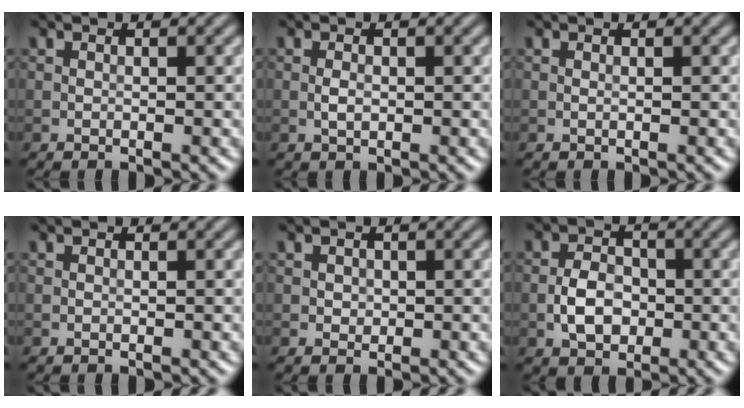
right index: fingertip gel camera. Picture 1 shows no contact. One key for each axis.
{"total": 1.1, "fx": -0.1, "fy": 0.6, "fz": 0.9, "tx": -0.019, "ty": 0.001, "tz": -0.004}
{"total": 0.0}
{"total": 0.0}
{"total": 0.7, "fx": 0.2, "fy": 0.6, "fz": 0.2, "tx": -0.002, "ty": -0.003, "tz": 0.004}
{"total": 3.5, "fx": -0.9, "fy": 2.4, "fz": 2.4, "tx": -0.038, "ty": 0.004, "tz": -0.020}